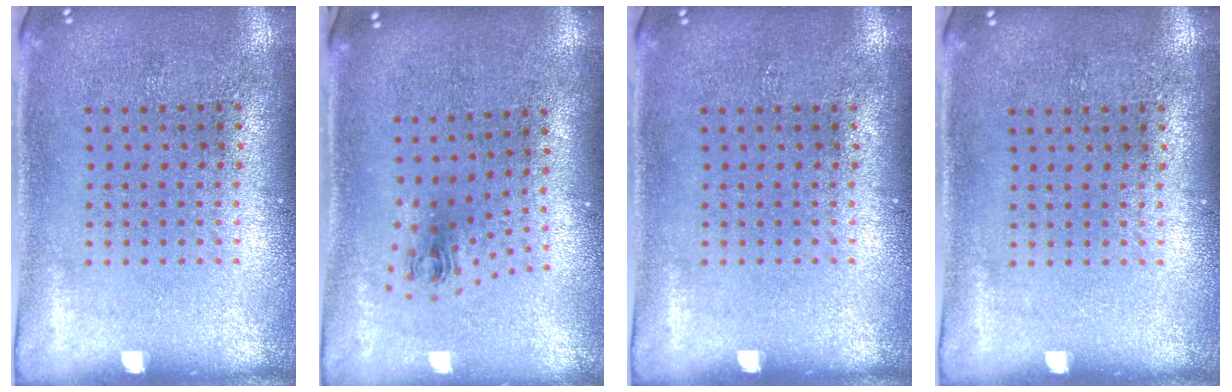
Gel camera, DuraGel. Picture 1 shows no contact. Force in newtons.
{"total": 0.9, "press": 0.4, "slide": 0.8}
{"total": 0.0}
{"total": 0.0}